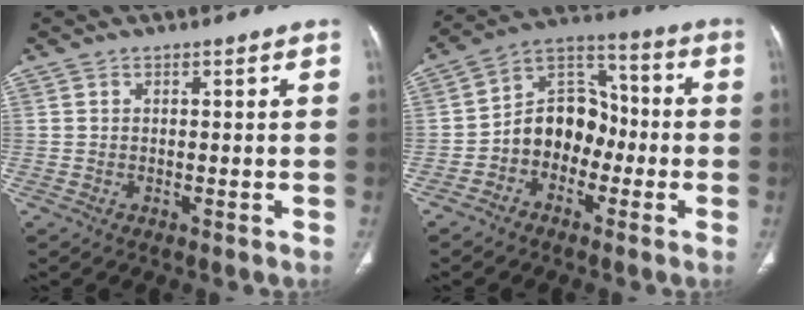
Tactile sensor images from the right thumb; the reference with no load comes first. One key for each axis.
{"total": 11.3, "fx": -2.9, "fy": 8.8, "fz": 6.5, "tx": -0.069, "ty": 0.049, "tz": -0.063}